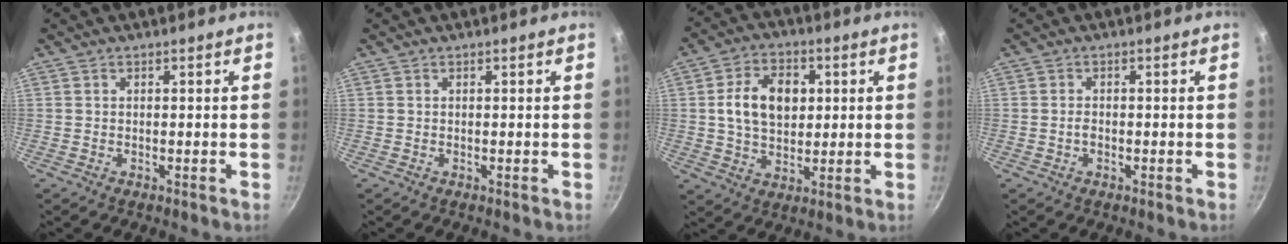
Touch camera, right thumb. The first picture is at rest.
{"total": 0.0}
{"total": 11.7, "force": [2.0, 8.2, 8.2], "torque": [-0.116, 0.004, 0.029]}
{"total": 1.4, "force": [-0.4, 1.0, 0.9], "torque": [-0.017, 0.006, -0.008]}